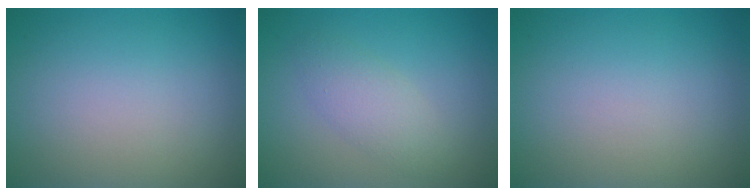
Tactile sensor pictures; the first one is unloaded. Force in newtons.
{"total": 2.5, "press": 2.5, "slide": 0.2}
{"total": 0.0}